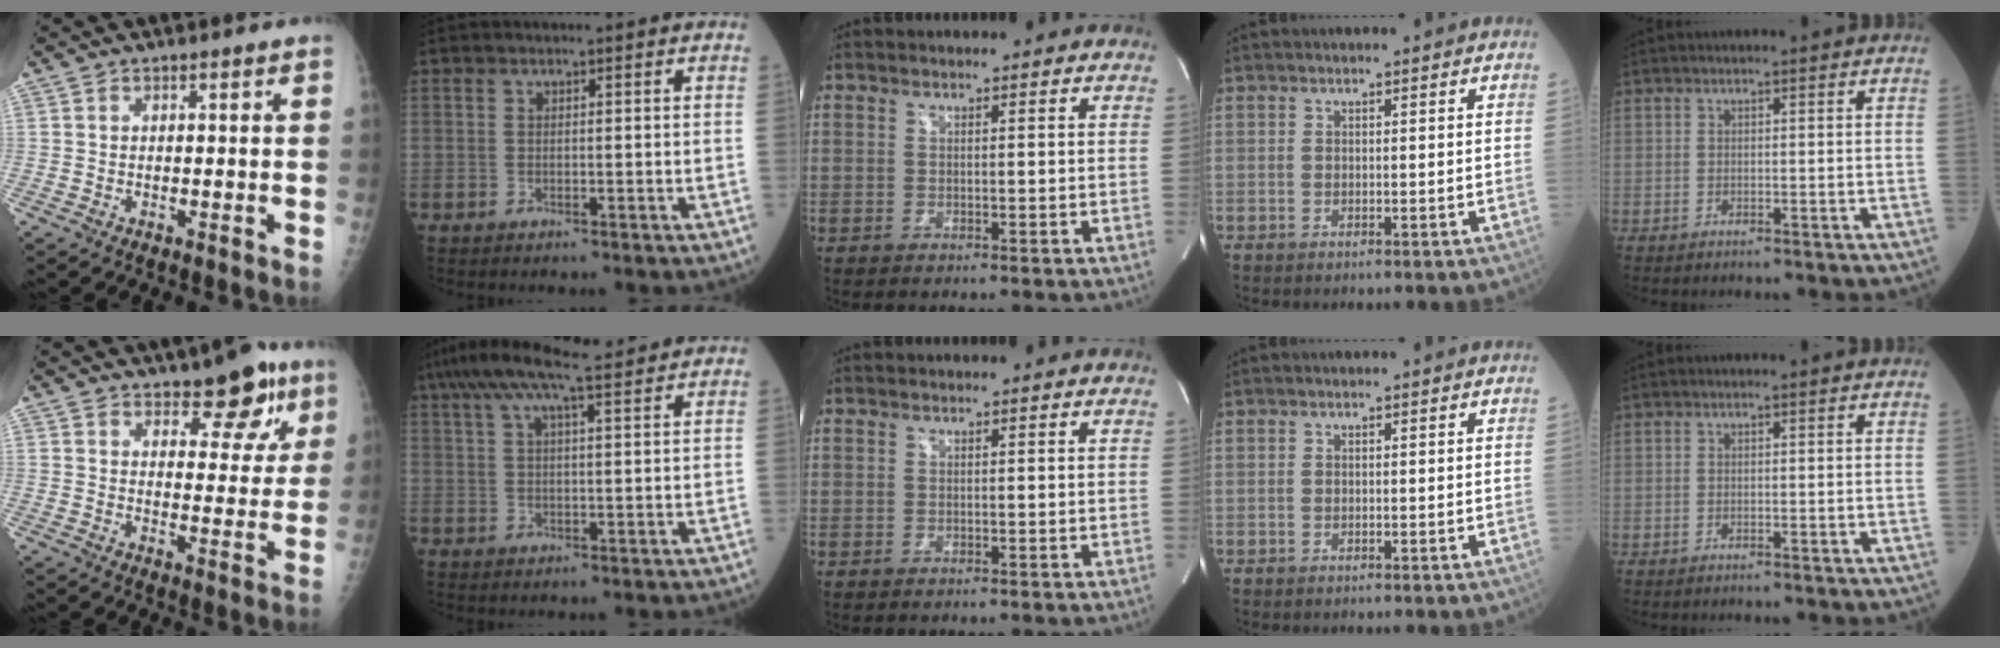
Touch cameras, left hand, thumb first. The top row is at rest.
{"thumb": {"total": 9.7, "force": [6.4, 4.5, 5.7], "torque": [-0.034, -0.035, 0.087]}, "index": {"total": 11.5, "force": [9.2, 1.0, 6.7], "torque": [-0.125, 0.040, 0.144]}}